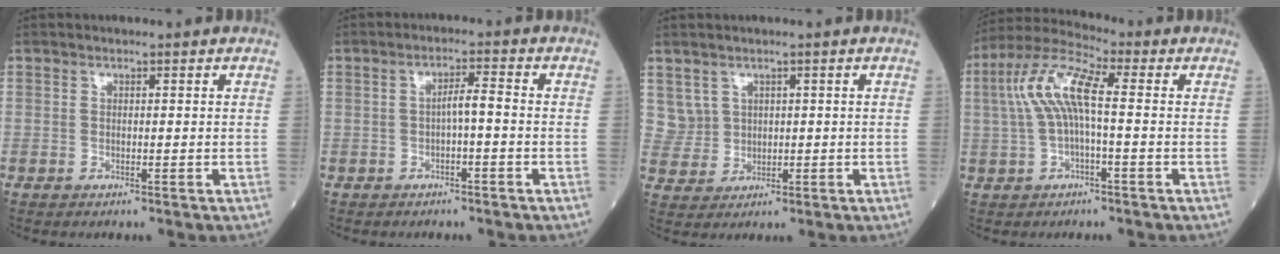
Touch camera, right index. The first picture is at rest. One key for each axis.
{"total": 2.7, "fx": -0.5, "fy": 0.2, "fz": 2.7, "tx": -0.047, "ty": 0.005, "tz": -0.008}
{"total": 3.7, "fx": 1.6, "fy": 3.3, "fz": 0.1, "tx": -0.001, "ty": 0.009, "tz": 0.040}
{"total": 8.9, "fx": 0.3, "fy": 1.5, "fz": 8.8, "tx": -0.192, "ty": 0.028, "tz": 0.002}